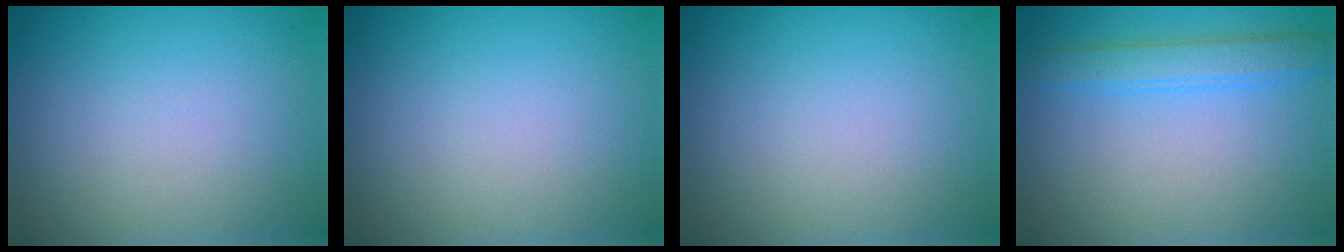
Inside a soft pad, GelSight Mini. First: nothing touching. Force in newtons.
{"total": 0.0}
{"total": 0.0}
{"total": 2.7, "press": 2.7, "slide": 0.1}